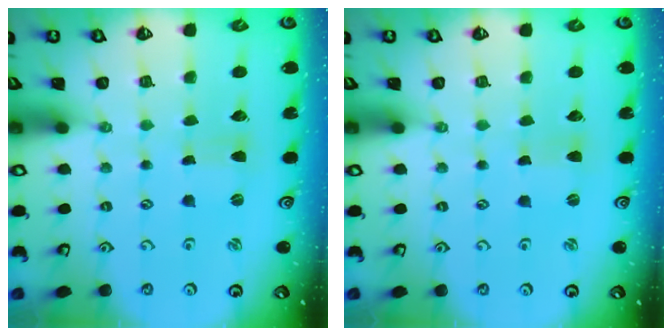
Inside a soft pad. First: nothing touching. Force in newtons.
{"total": 1.2, "press": 1.2, "slide": 0.4}